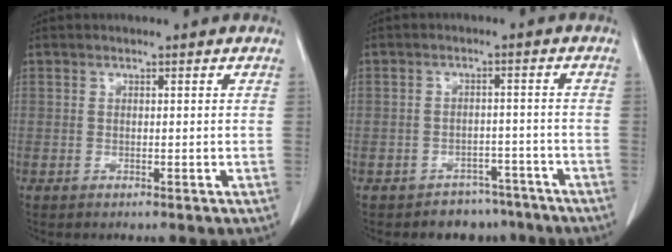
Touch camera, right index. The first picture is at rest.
{"total": 5.1, "force": [-3.9, 3.3, -0.2], "torque": [0.016, 0.018, -0.057]}